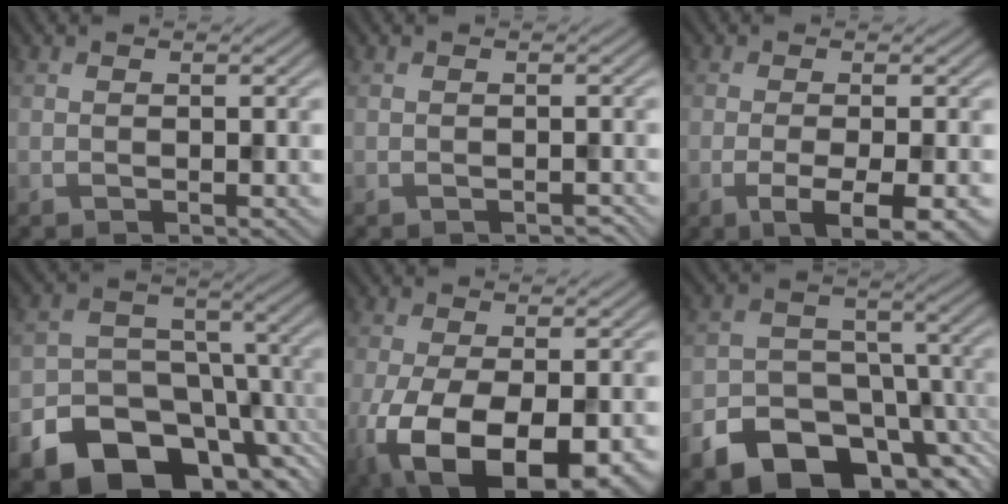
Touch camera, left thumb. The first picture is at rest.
{"total": 0.6, "force": [-0.5, -0.1, -0.2], "torque": [0.002, 0.001, -0.007]}
{"total": 5.1, "force": [-2.3, 1.0, 4.4], "torque": [-0.083, 0.000, -0.038]}
{"total": 18.1, "force": [-10.2, 12.7, 7.9], "torque": [-0.134, -0.048, -0.167]}
{"total": 13.7, "force": [-5.4, 7.0, 10.5], "torque": [-0.221, -0.055, -0.067]}
{"total": 16.2, "force": [-9.8, 10.7, 7.2], "torque": [-0.130, -0.036, -0.160]}